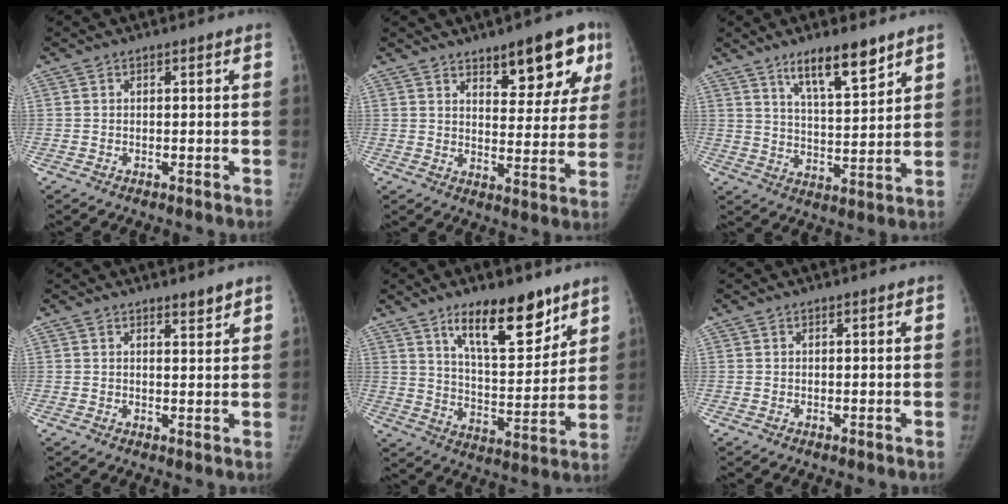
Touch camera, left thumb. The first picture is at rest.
{"total": 13.8, "force": [8.0, 5.7, 9.7], "torque": [-0.075, -0.037, 0.110]}
{"total": 11.0, "force": [7.5, 2.7, 7.5], "torque": [-0.110, -0.047, 0.132]}
{"total": 2.3, "force": [2.0, 0.5, 1.0], "torque": [-0.006, -0.017, 0.031]}
{"total": 16.2, "force": [10.6, 6.0, 10.7], "torque": [-0.126, -0.070, 0.180]}
{"total": 0.0}